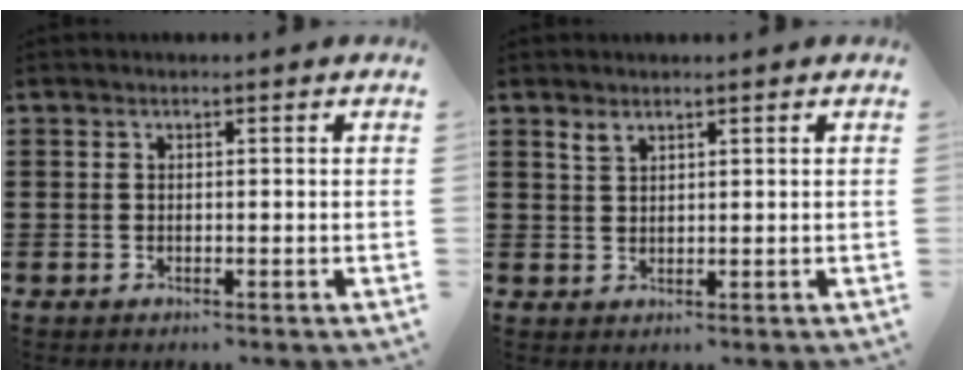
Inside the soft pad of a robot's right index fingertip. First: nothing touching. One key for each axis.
{"total": 1.6, "fx": 1.3, "fy": 0.6, "fz": 0.6, "tx": -0.016, "ty": -0.001, "tz": 0.026}